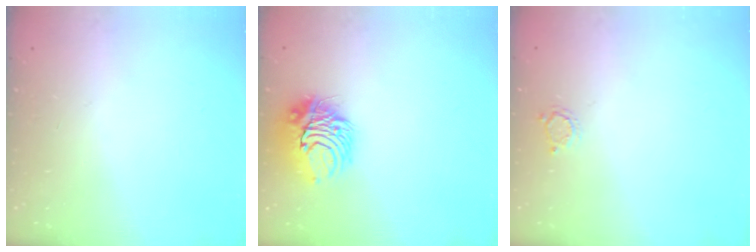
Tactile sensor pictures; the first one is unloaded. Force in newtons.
{"total": 10.0, "press": 10.0, "slide": 0.2}
{"total": 2.6, "press": 2.6, "slide": 0.4}